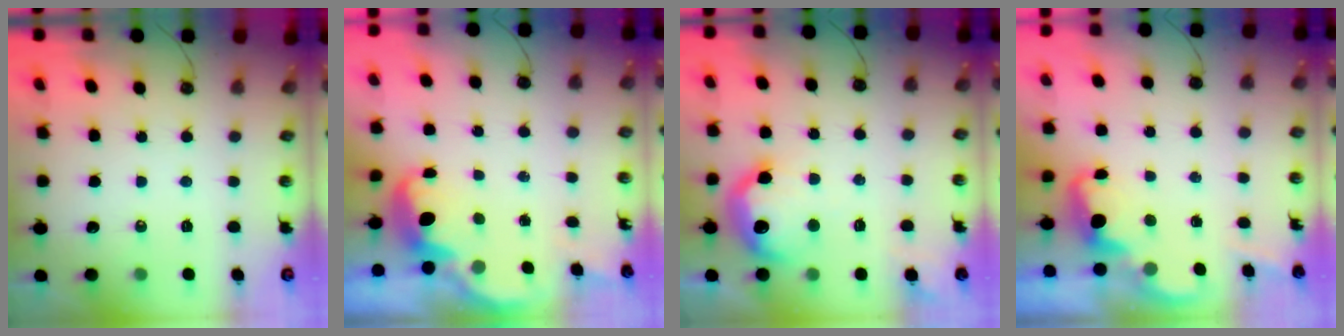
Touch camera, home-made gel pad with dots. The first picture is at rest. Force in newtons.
{"total": 2.5, "press": 2.4, "slide": 0.7}
{"total": 14.3, "press": 14.3, "slide": 0.9}
{"total": 2.3, "press": 2.2, "slide": 0.5}